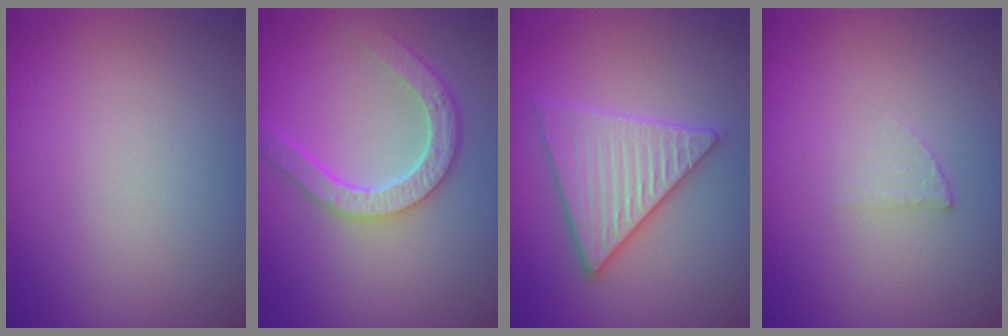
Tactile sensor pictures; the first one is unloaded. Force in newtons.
{"total": 4.6, "press": 3.7, "slide": 2.7}
{"total": 5.7, "press": 5.6, "slide": 0.8}
{"total": 1.0, "press": 1.0, "slide": 0.2}